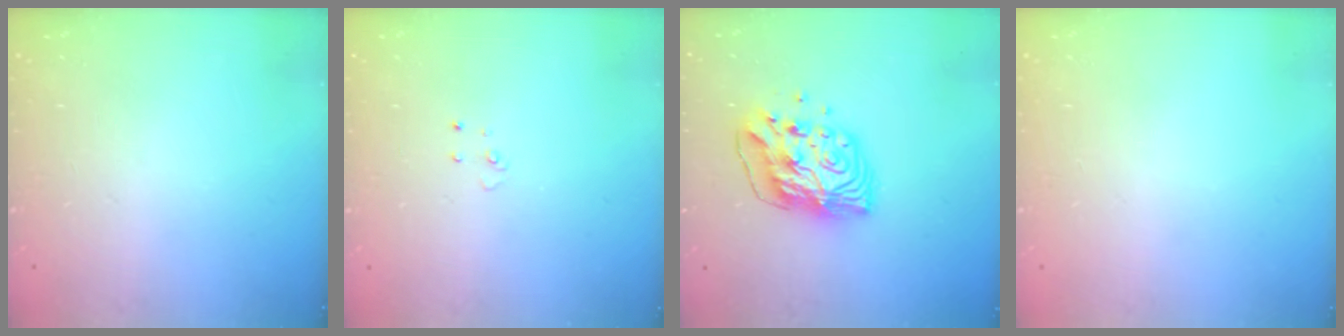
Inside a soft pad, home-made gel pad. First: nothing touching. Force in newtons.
{"total": 2.7, "press": 2.7, "slide": 0.2}
{"total": 10.6, "press": 10.5, "slide": 1.6}
{"total": 0.0}